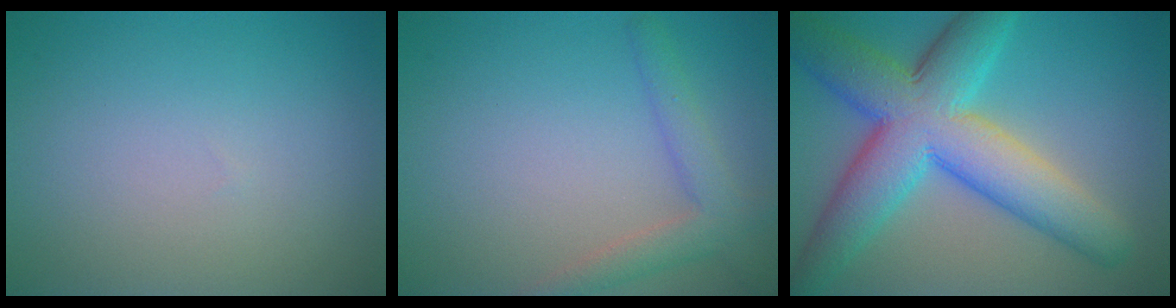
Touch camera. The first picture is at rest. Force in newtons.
{"total": 2.9, "press": 2.9, "slide": 0.2}
{"total": 10.9, "press": 10.9, "slide": 0.1}